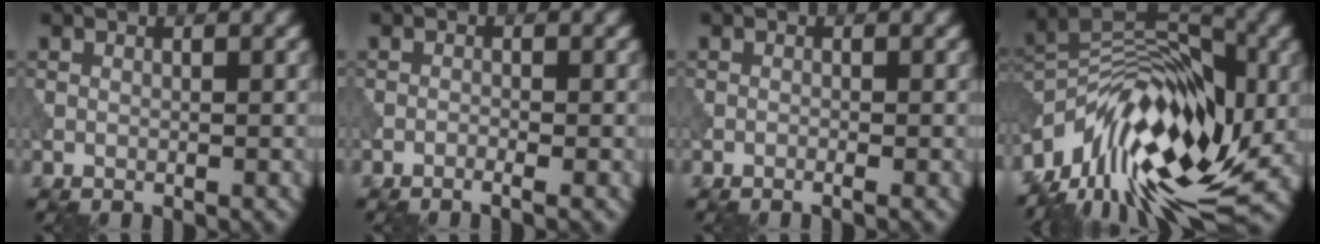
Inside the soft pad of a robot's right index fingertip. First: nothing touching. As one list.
[{"total": 0.8, "force": [-0.5, 0.0, 0.6], "torque": [-0.011, -0.001, -0.013]}, {"total": 0.5, "force": [-0.3, 0.0, 0.4], "torque": [-0.007, -0.002, -0.008]}, {"total": 14.2, "force": [-5.8, 6.9, 11.0], "torque": [-0.188, 0.026, -0.114]}]